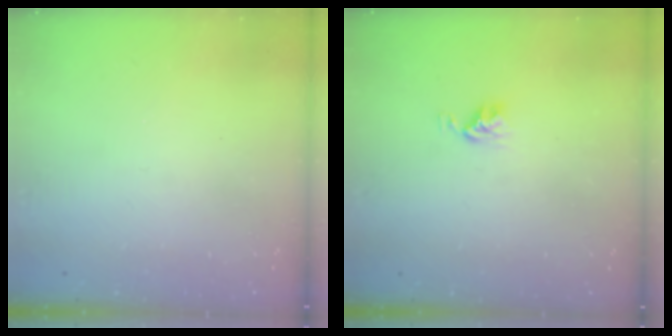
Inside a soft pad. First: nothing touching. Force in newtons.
{"total": 3.8, "press": 3.8, "slide": 0.5}